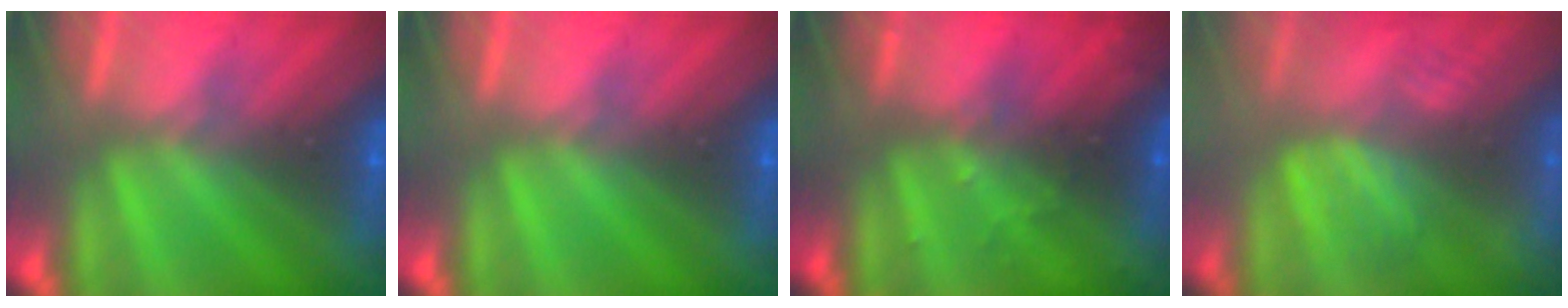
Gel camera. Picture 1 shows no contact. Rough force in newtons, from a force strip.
{"total": 0.0}
{"total": 2.9}
{"total": 4.7}